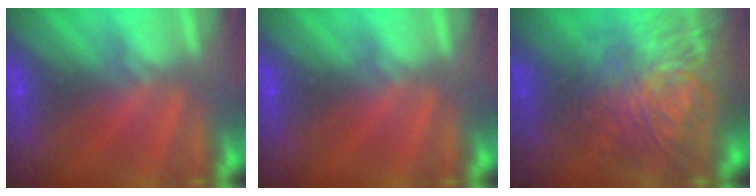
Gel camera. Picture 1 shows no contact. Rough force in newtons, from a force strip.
{"total": 0.0}
{"total": 9.1}